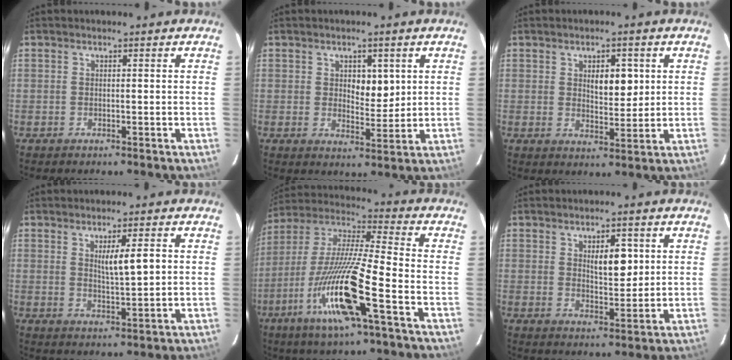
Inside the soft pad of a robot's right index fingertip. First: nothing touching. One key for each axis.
{"total": 4.7, "fx": 1.5, "fy": 2.5, "fz": 3.6, "tx": -0.049, "ty": -0.003, "tz": 0.027}
{"total": 5.0, "fx": 1.5, "fy": 2.1, "fz": 4.3, "tx": -0.065, "ty": -0.001, "tz": 0.027}
{"total": 5.0, "fx": 1.3, "fy": 0.6, "fz": 4.8, "tx": -0.081, "ty": -0.005, "tz": 0.024}
{"total": 17.3, "fx": -7.4, "fy": 0.6, "fz": 15.7, "tx": -0.325, "ty": -0.021, "tz": -0.144}
{"total": 5.3, "fx": 1.7, "fy": 2.1, "fz": 4.6, "tx": -0.072, "ty": -0.002, "tz": 0.033}